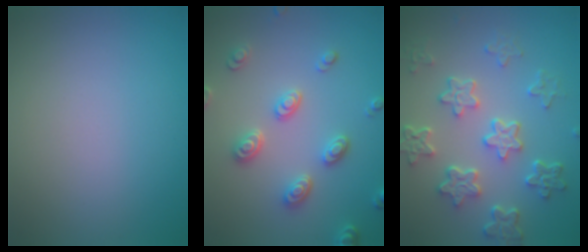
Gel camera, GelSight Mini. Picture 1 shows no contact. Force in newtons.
{"total": 3.3, "press": 3.2, "slide": 0.9}
{"total": 5.8, "press": 4.4, "slide": 3.8}